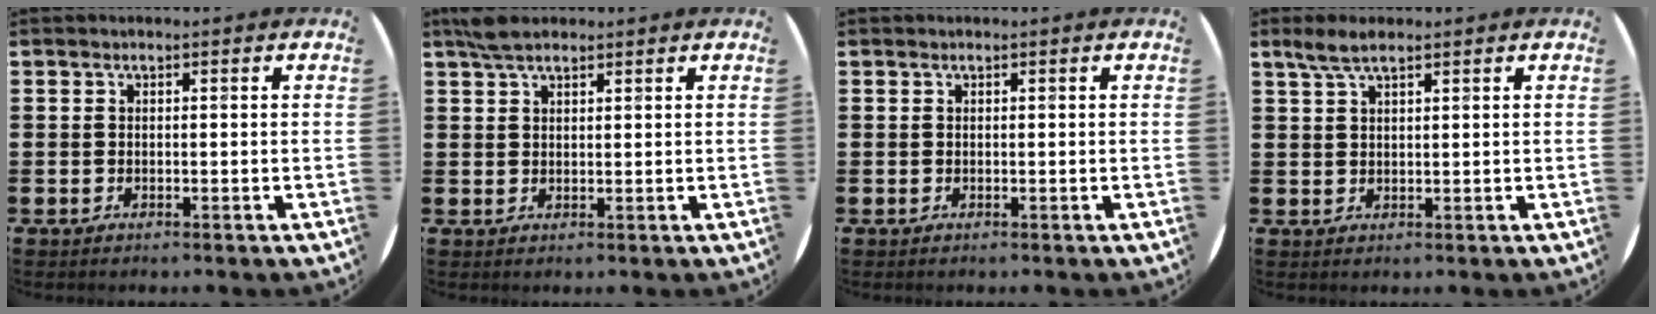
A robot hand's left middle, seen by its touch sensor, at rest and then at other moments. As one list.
[{"total": 3.2, "force": [2.6, 1.1, 1.6], "torque": [-0.036, 0.006, 0.049]}, {"total": 0.0}, {"total": 3.1, "force": [2.3, 0.8, 1.9], "torque": [-0.040, 0.005, 0.041]}]